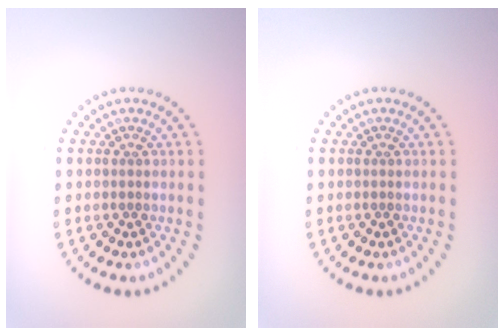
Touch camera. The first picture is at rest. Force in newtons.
{"total": 0.0}